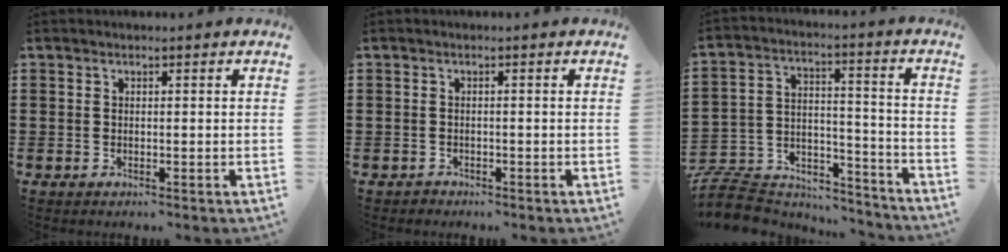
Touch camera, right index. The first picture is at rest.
{"total": 0.9, "force": [-0.7, 0.5, -0.1], "torque": [0.000, 0.004, -0.017]}
{"total": 8.0, "force": [-7.5, 2.4, 1.5], "torque": [-0.040, 0.009, -0.151]}